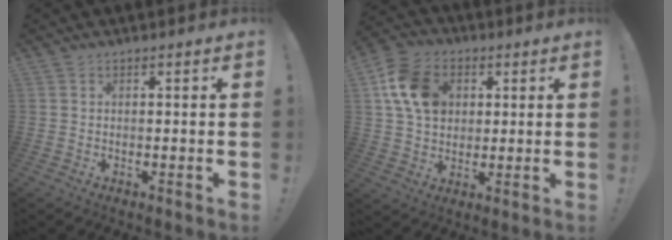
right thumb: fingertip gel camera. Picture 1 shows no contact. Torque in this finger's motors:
{"motor_torque": [0.62, 0.67, 0.15, 0.18, 0.08]}